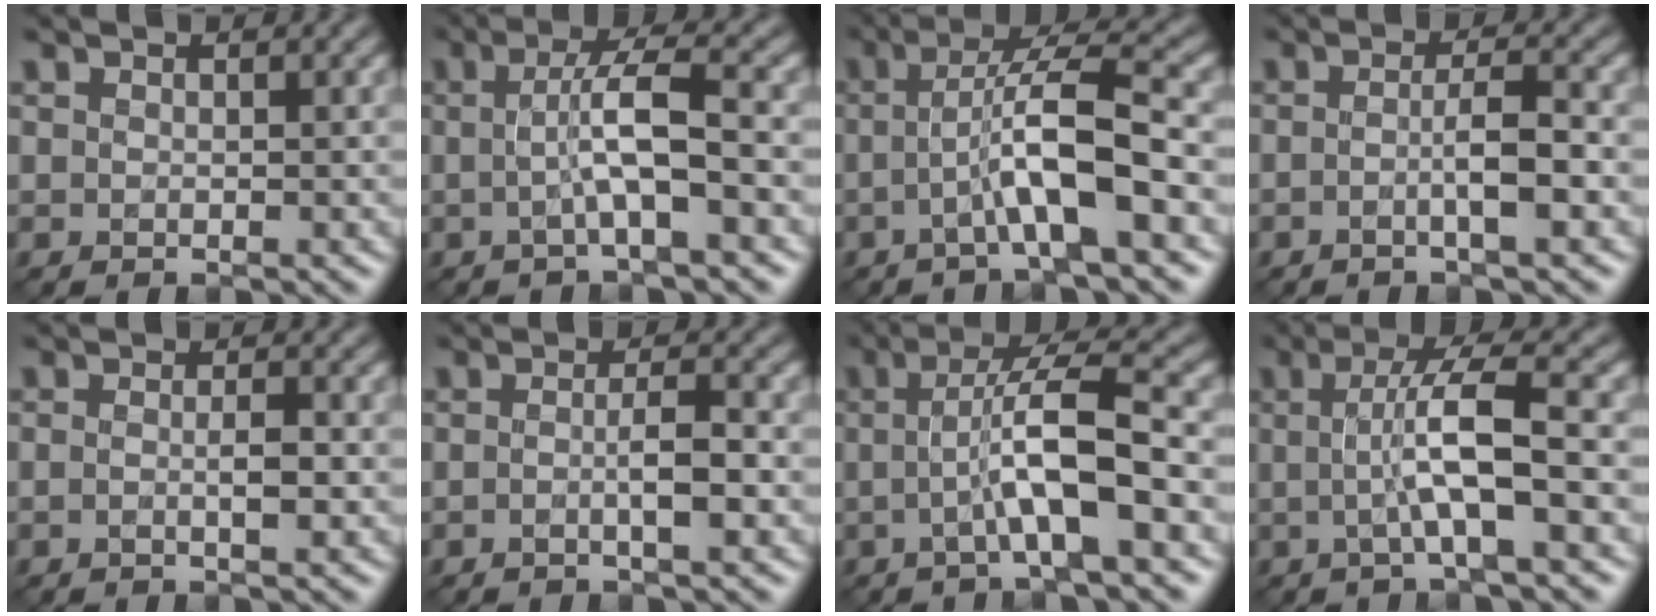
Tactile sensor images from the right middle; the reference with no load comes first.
{"total": 4.7, "force": [-0.4, 0.7, 4.7], "torque": [-0.082, 0.008, -0.012]}
{"total": 6.5, "force": [-1.3, 0.9, 6.3], "torque": [-0.113, 0.019, -0.031]}
{"total": 3.1, "force": [-0.7, 0.5, 3.0], "torque": [-0.047, 0.007, -0.019]}
{"total": 1.8, "force": [-0.4, 0.3, 1.7], "torque": [-0.032, 0.000, -0.009]}
{"total": 2.7, "force": [-0.5, 0.5, 2.6], "torque": [-0.041, 0.005, -0.013]}
{"total": 6.5, "force": [-1.0, 1.0, 6.3], "torque": [-0.111, 0.016, -0.025]}
{"total": 5.8, "force": [-0.5, 0.9, 5.7], "torque": [-0.102, 0.009, -0.014]}